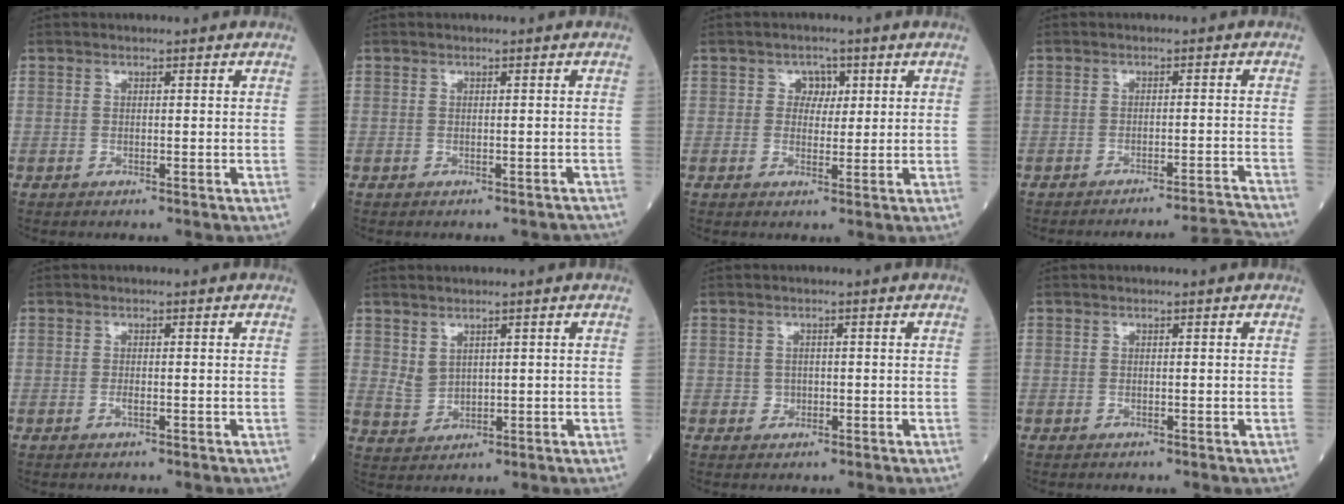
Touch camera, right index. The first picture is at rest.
{"total": 1.9, "force": [-1.7, 0.7, 0.4], "torque": [-0.001, 0.002, -0.020]}
{"total": 2.8, "force": [0.9, 2.3, 1.3], "torque": [-0.011, 0.002, 0.009]}
{"total": 7.5, "force": [-6.8, -3.2, -0.1], "torque": [0.013, -0.003, -0.093]}
{"total": 0.6, "force": [-0.3, 0.1, 0.6], "torque": [-0.013, 0.000, -0.004]}
{"total": 2.9, "force": [1.5, 2.0, 1.4], "torque": [-0.036, 0.002, 0.044]}
{"total": 1.2, "force": [-0.3, 1.1, 0.3], "torque": [-0.002, 0.004, -0.003]}
{"total": 0.0}